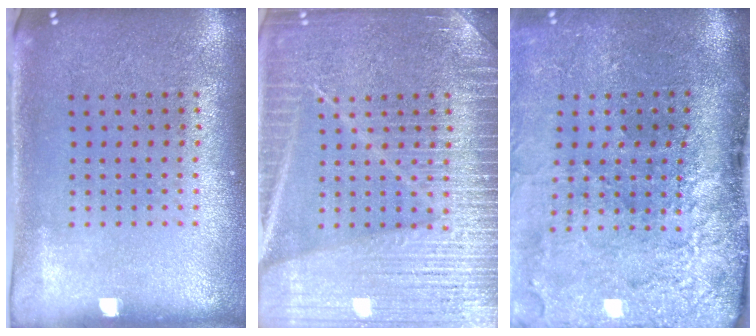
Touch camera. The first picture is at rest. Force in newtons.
{"total": 6.8, "press": 6.7, "slide": 0.9}
{"total": 4.7, "press": 3.6, "slide": 3.0}